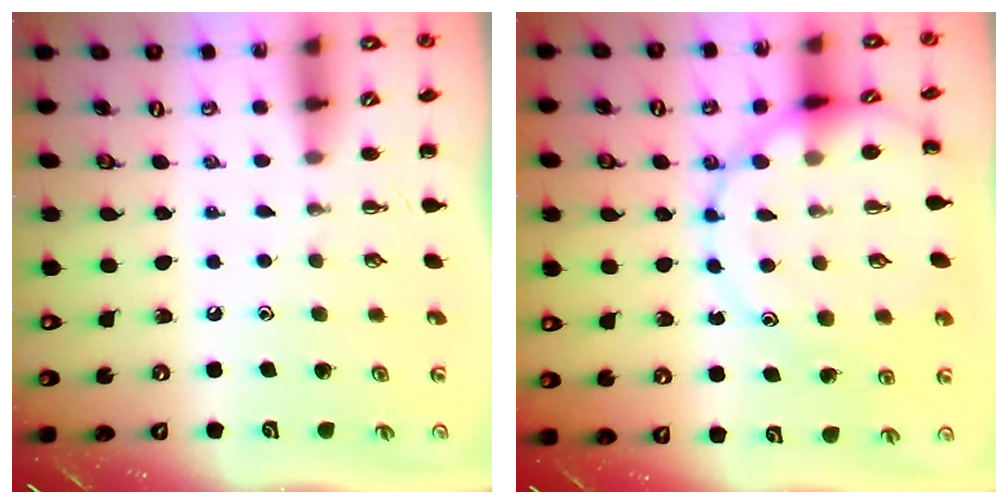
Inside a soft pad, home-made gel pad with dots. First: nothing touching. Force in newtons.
{"total": 13.9, "press": 13.8, "slide": 1.1}